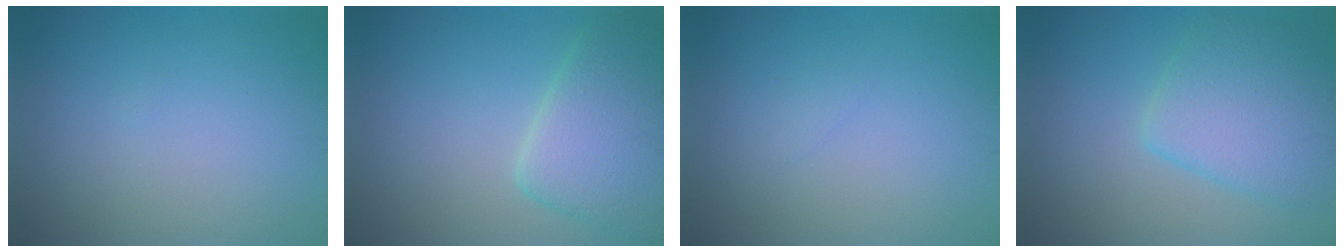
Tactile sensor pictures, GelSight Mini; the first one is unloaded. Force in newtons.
{"total": 5.9, "press": 5.9, "slide": 0.2}
{"total": 0.5, "press": 0.5, "slide": 0.1}
{"total": 5.3, "press": 5.3, "slide": 0.3}